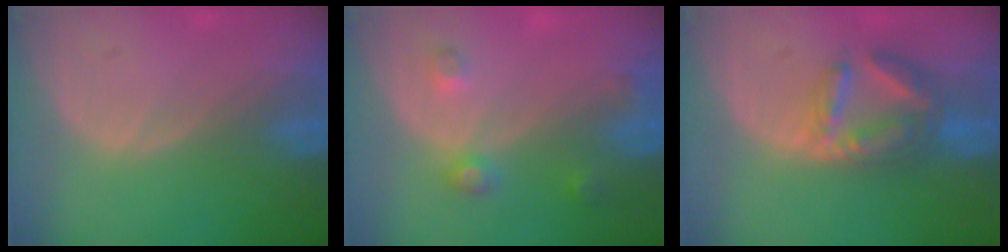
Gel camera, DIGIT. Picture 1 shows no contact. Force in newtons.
{"total": 3.5, "press": 3.3, "slide": 1.3}
{"total": 7.0, "press": 6.2, "slide": 3.4}